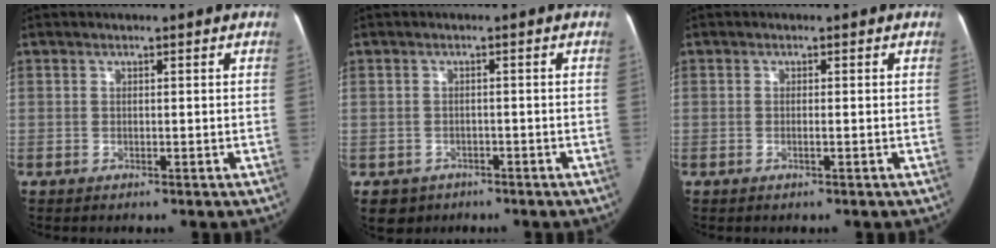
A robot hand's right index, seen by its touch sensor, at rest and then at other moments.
{"total": 3.5, "force": [-1.7, 3.0, 0.1], "torque": [-0.002, 0.007, -0.022]}
{"total": 0.8, "force": [-0.2, -0.1, 0.8], "torque": [-0.016, -0.001, -0.006]}